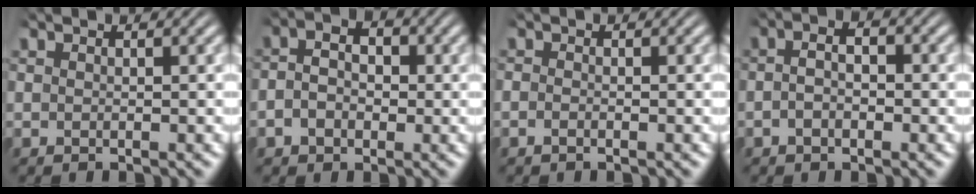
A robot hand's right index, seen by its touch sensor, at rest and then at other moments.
{"total": 4.1, "force": [-0.3, 3.2, 2.6], "torque": [-0.047, -0.002, -0.010]}
{"total": 1.0, "force": [-0.6, 0.5, 0.5], "torque": [-0.015, -0.003, -0.014]}
{"total": 2.5, "force": [-0.6, 1.3, 2.1], "torque": [-0.033, -0.002, -0.013]}